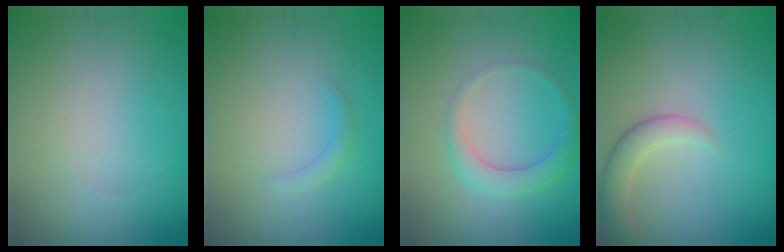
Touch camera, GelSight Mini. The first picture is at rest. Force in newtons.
{"total": 0.9, "press": 0.9, "slide": 0.0}
{"total": 2.4, "press": 2.4, "slide": 0.1}
{"total": 2.7, "press": 2.7, "slide": 0.2}